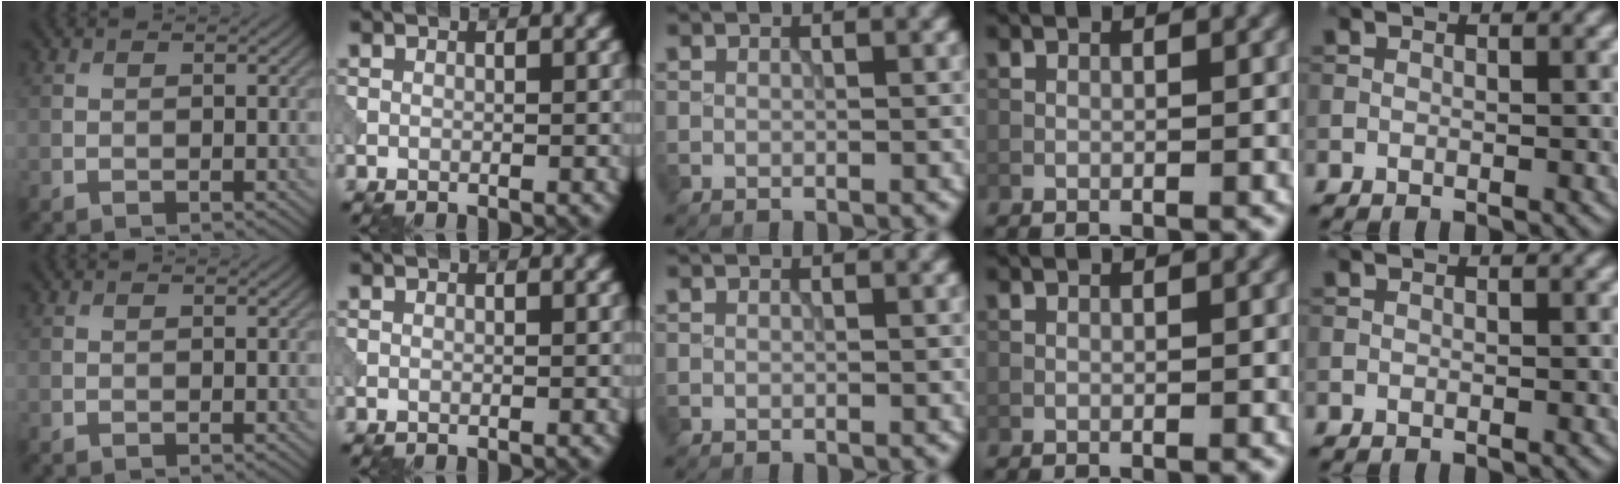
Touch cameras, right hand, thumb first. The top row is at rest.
{}